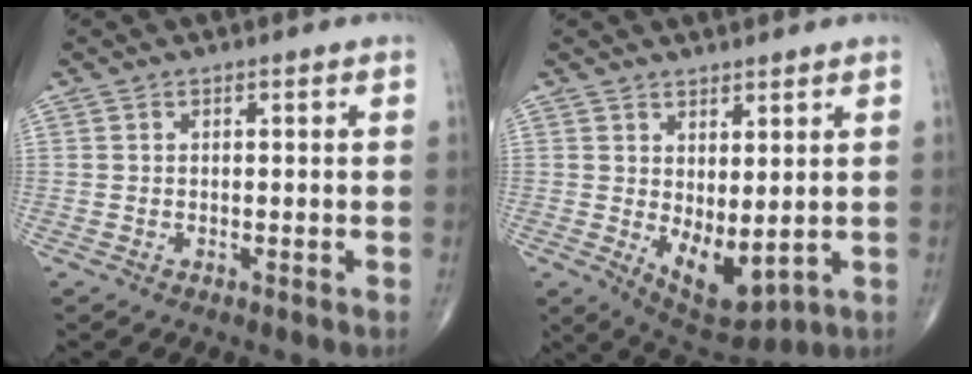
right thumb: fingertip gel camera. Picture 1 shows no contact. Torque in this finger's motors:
{"motor_torque": [0.60, 1.63, 0.23, -0.39, 0.23]}